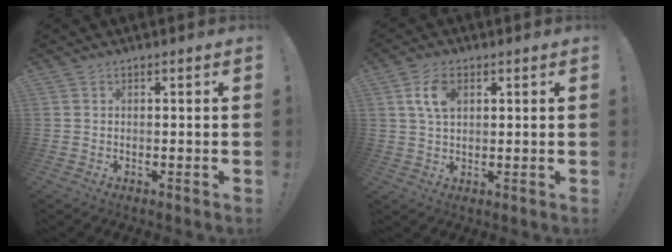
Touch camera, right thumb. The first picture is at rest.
{"total": 6.8, "force": [2.3, 4.0, 5.0], "torque": [-0.096, 0.002, 0.040]}